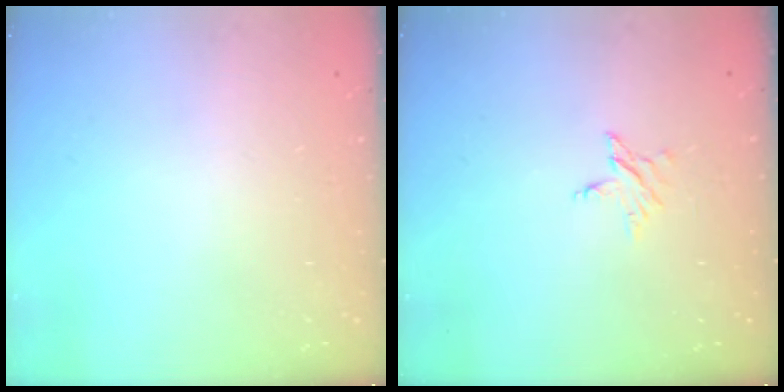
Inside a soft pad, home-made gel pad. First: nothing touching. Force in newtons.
{"total": 2.7, "press": 2.7, "slide": 0.2}